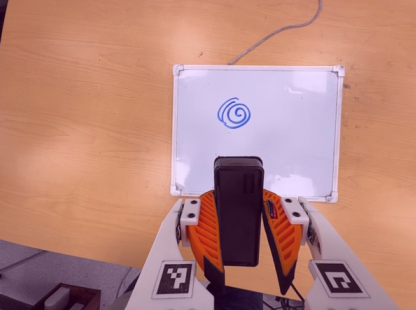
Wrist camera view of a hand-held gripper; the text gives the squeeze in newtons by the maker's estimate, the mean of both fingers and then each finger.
{"total": 11.0, "left": 8.6, "right": 13.4}